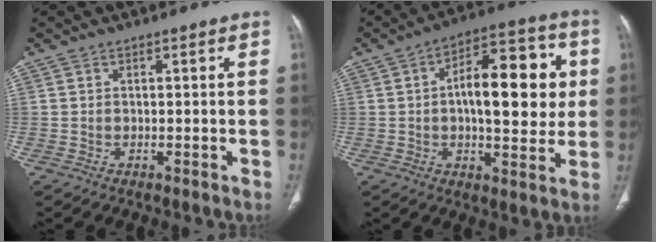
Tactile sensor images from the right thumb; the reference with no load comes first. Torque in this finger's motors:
{"motor_torque": [-0.38, 0.96, 0.41, 0.37, 0.15]}